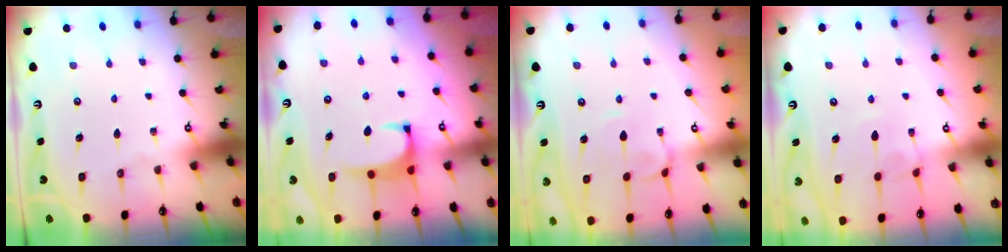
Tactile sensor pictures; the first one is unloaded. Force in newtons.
{"total": 1.2, "press": 1.1, "slide": 0.5}
{"total": 3.6, "press": 3.5, "slide": 0.4}
{"total": 4.2, "press": 4.2, "slide": 0.1}